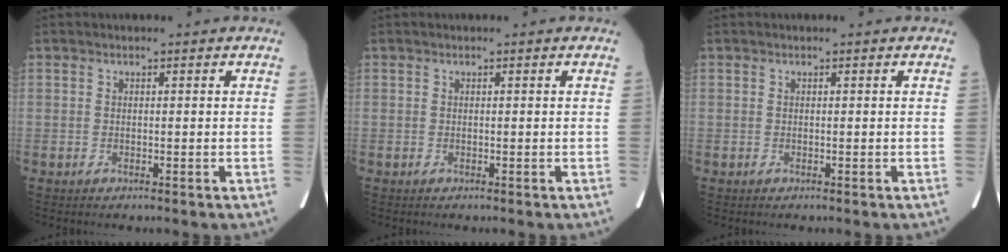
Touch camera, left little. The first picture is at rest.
{"total": 0.0}
{"total": 0.0}